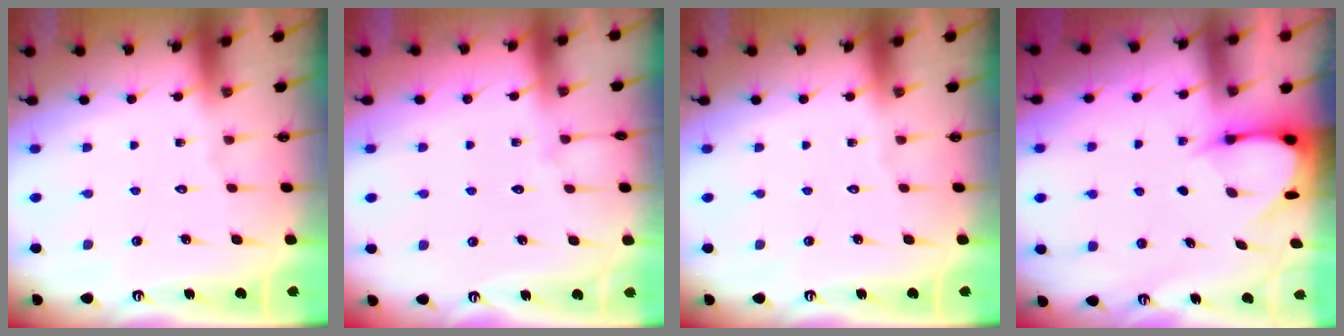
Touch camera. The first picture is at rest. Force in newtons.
{"total": 2.6, "press": 2.6, "slide": 0.4}
{"total": 0.0}
{"total": 3.9, "press": 3.9, "slide": 0.4}